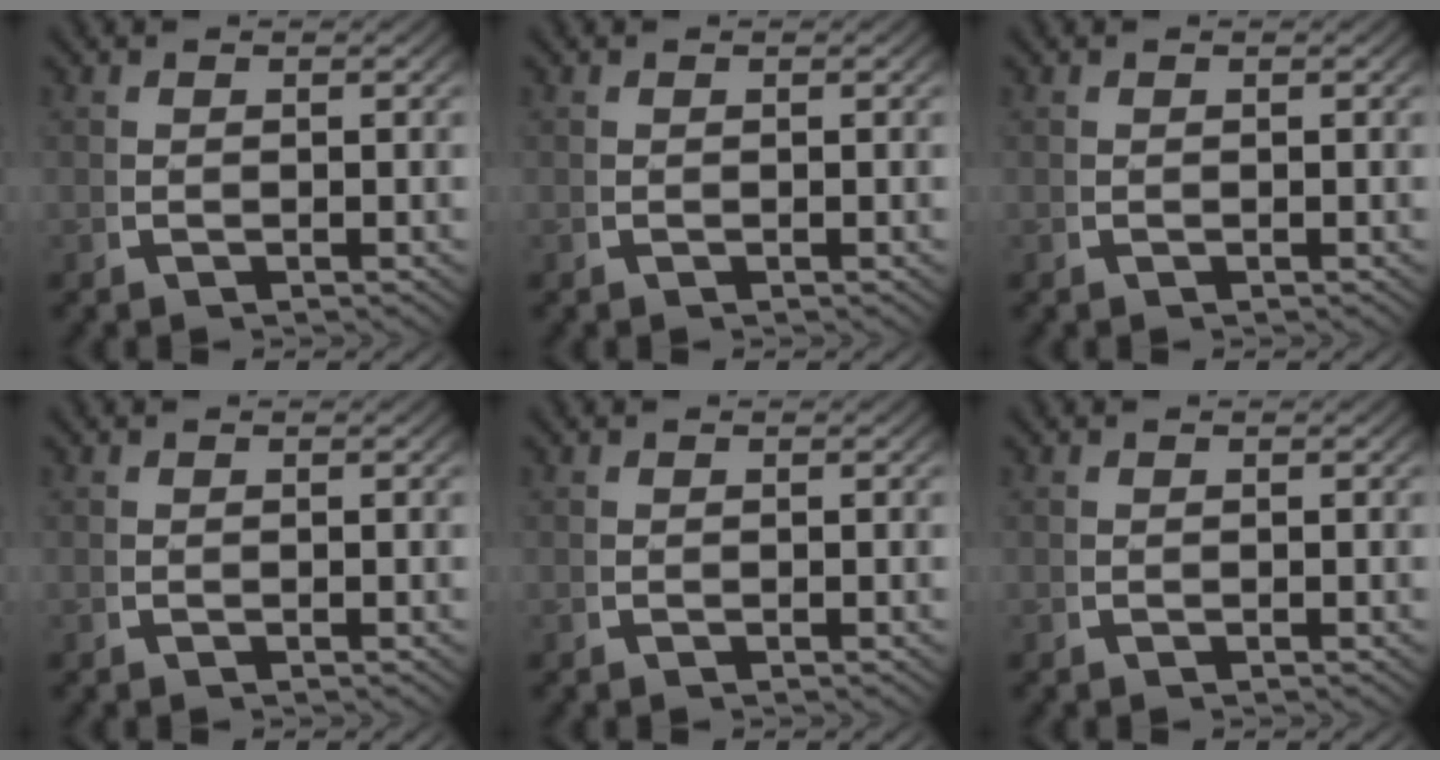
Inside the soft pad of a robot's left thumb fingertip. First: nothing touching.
{"total": 0.0}
{"total": 0.0}
{"total": 0.0}
{"total": 0.0}
{"total": 0.0}